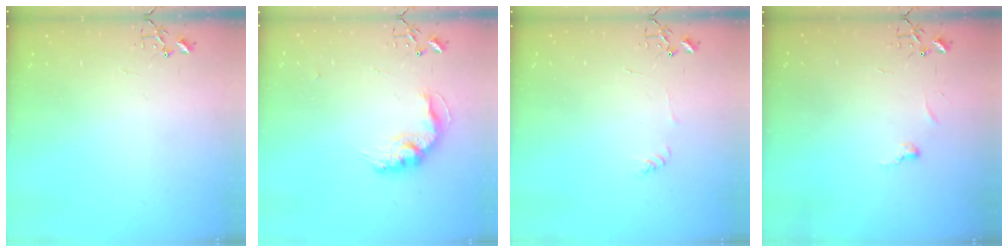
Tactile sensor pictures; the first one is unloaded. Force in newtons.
{"total": 13.8, "press": 13.8, "slide": 1.0}
{"total": 3.7, "press": 3.7, "slide": 0.5}
{"total": 3.4, "press": 3.4, "slide": 0.4}